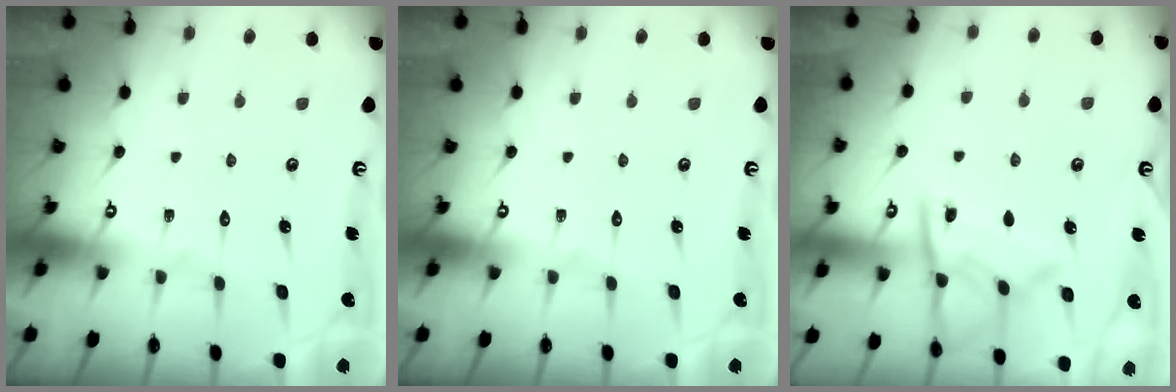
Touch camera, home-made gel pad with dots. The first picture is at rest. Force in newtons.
{"total": 0.0}
{"total": 11.6, "press": 11.6, "slide": 1.2}